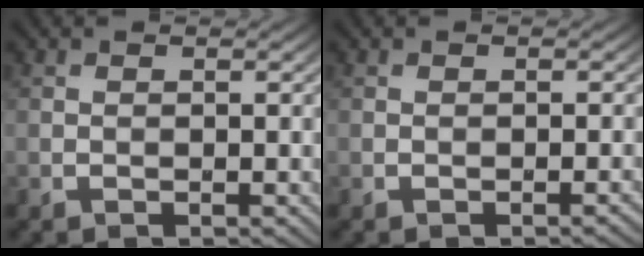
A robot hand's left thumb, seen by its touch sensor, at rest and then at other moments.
{"total": 0.7, "force": [-0.7, -0.3, 0.1], "torque": [-0.003, 0.004, -0.013]}